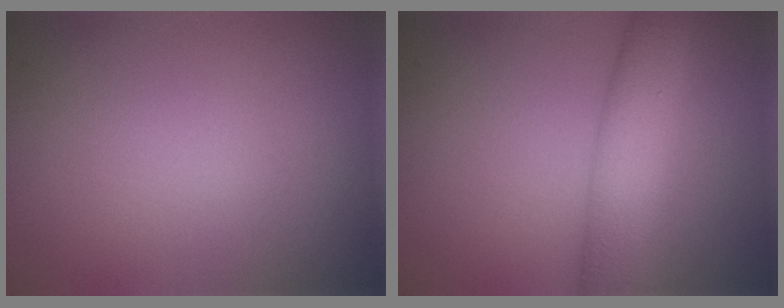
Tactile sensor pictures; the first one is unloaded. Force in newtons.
{"total": 5.2, "press": 5.2, "slide": 0.3}